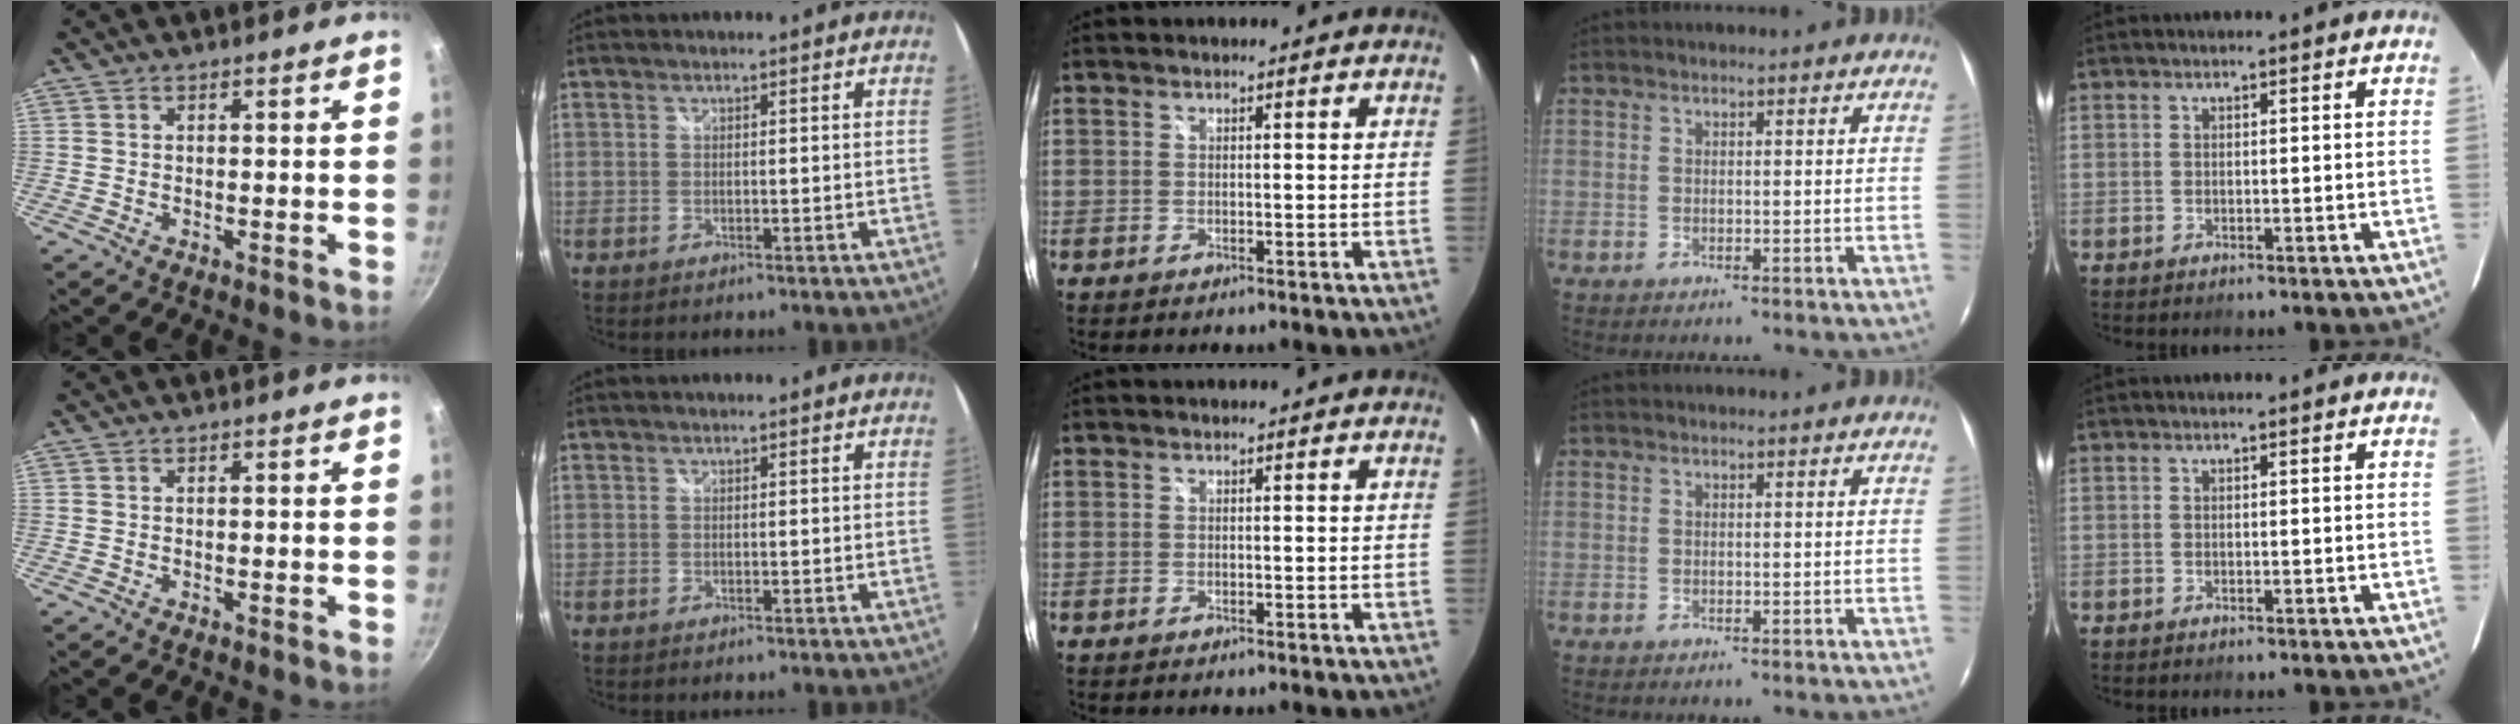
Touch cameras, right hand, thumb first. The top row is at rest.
{}